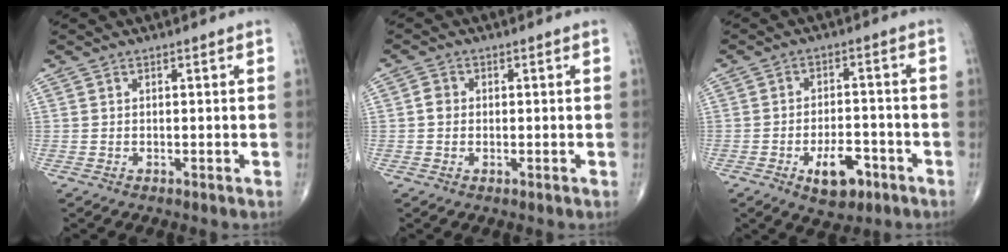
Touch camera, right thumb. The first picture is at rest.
{"total": 2.0, "force": [0.0, 1.7, 0.9], "torque": [-0.009, 0.003, -0.004]}
{"total": 7.9, "force": [-3.9, 4.1, 5.5], "torque": [-0.067, 0.023, -0.057]}